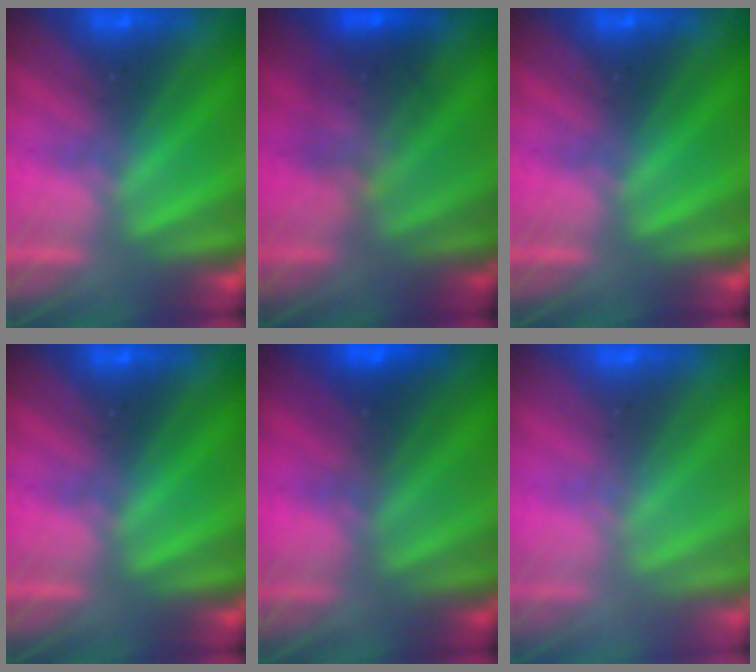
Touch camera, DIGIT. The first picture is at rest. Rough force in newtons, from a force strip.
{"total": 2.5}
{"total": 0.0}
{"total": 0.0}
{"total": 8.0}
{"total": 3.1}